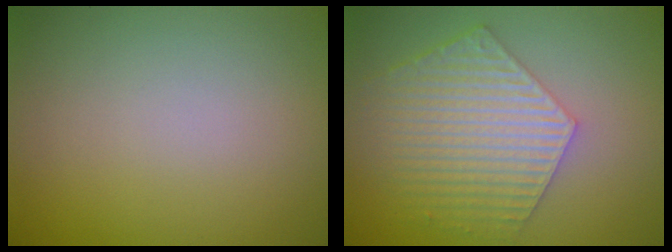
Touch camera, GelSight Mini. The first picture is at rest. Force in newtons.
{"total": 5.8, "press": 4.4, "slide": 3.8}